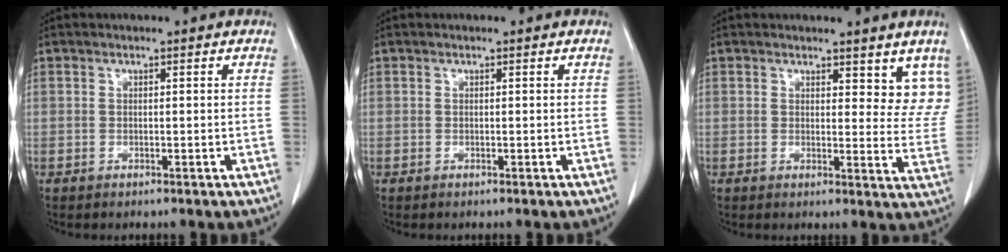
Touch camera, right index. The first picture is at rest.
{"total": 0.0}
{"total": 7.9, "force": [6.3, 3.2, 3.5], "torque": [-0.012, -0.022, 0.064]}